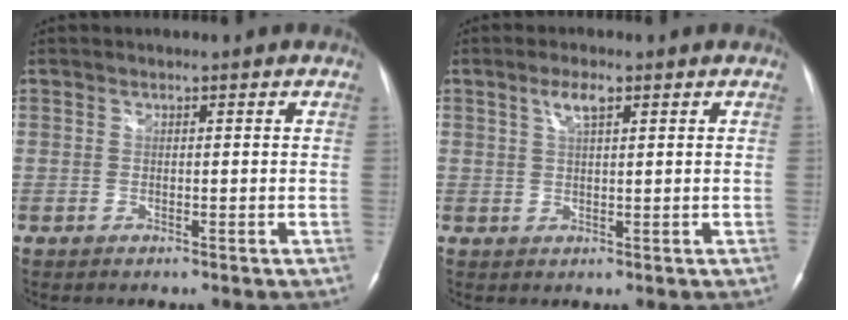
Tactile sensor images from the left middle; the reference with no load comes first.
{"total": 2.9, "force": [1.6, 0.7, 2.3], "torque": [-0.051, 0.004, 0.032]}